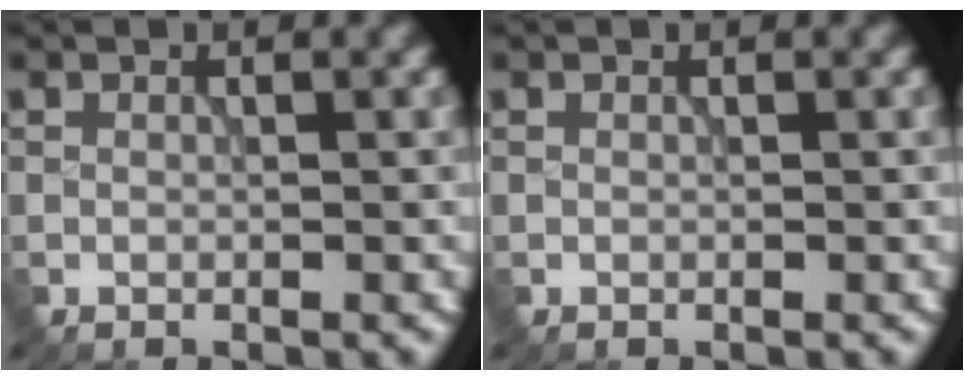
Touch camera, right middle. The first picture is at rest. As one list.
[{"total": 0.0}]